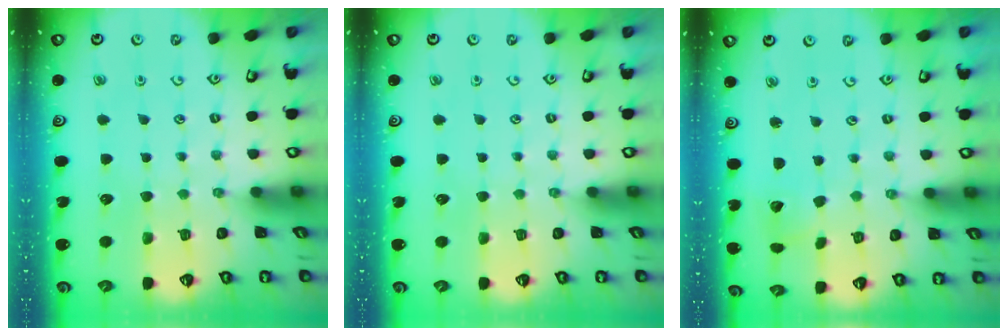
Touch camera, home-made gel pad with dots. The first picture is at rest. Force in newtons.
{"total": 0.0}
{"total": 3.0, "press": 2.9, "slide": 0.4}